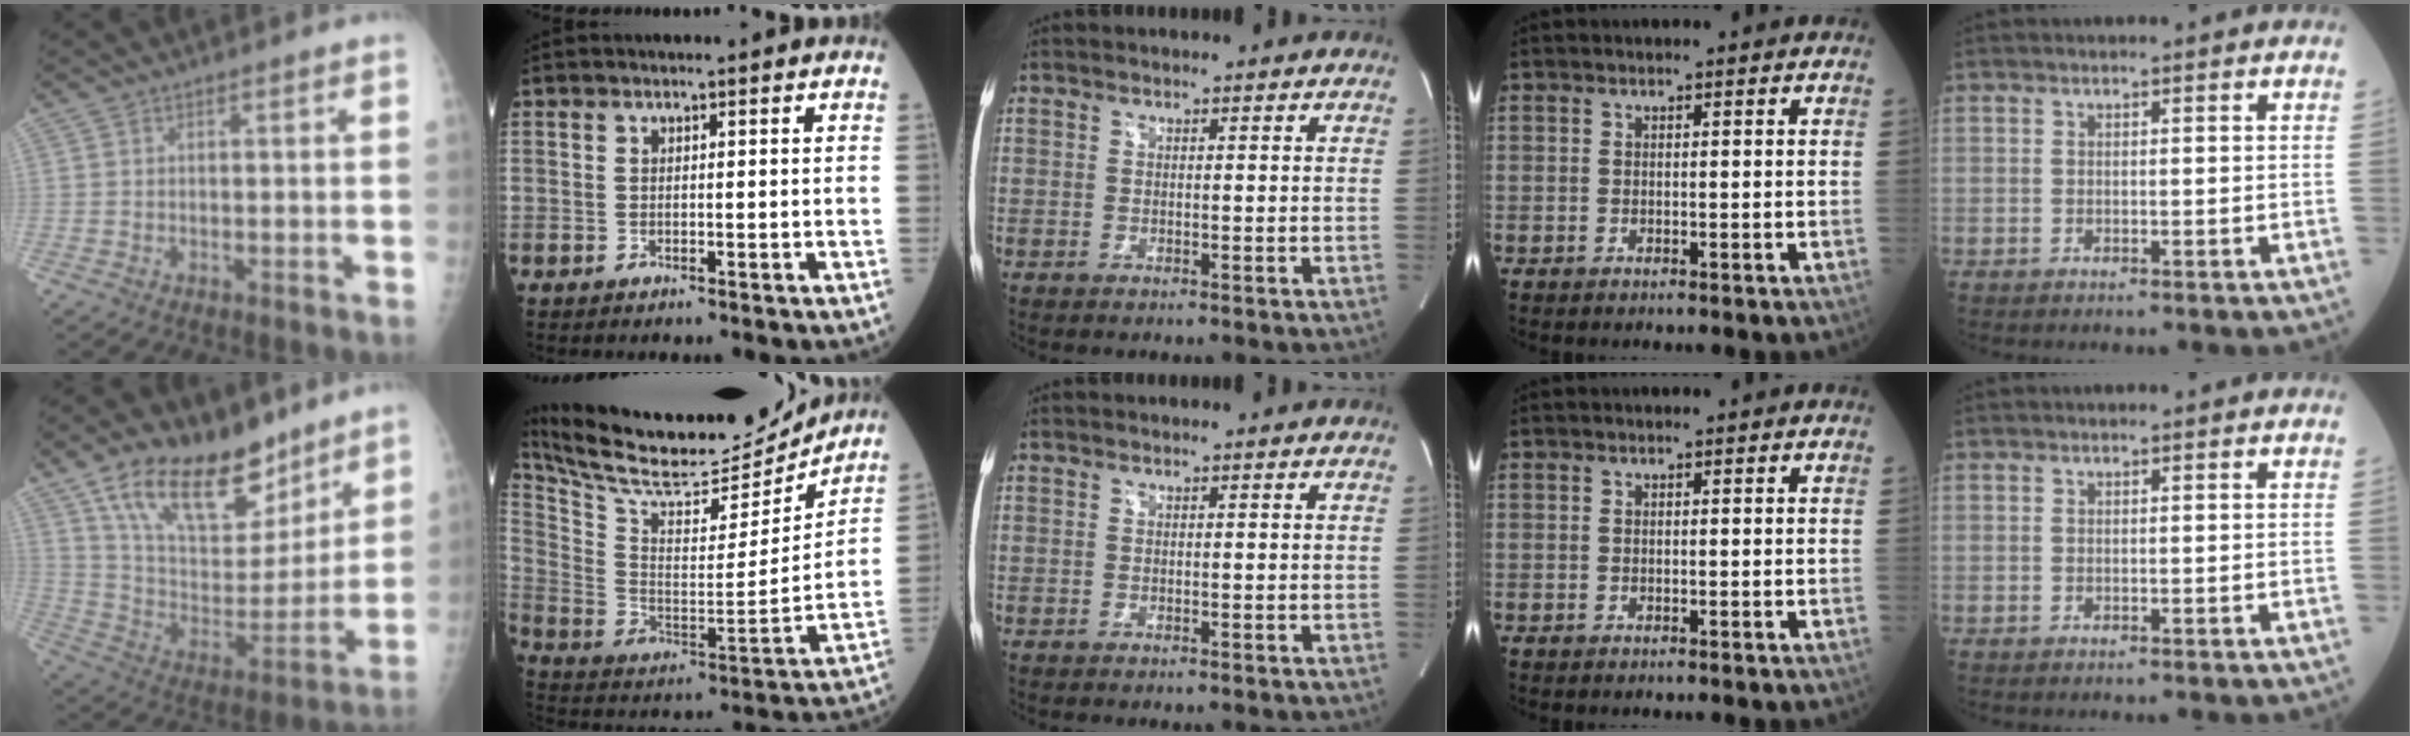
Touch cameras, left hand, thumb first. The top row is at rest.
{"thumb": {"total": 23.6, "force": [15.5, 11.7, 13.5], "torque": [-0.182, -0.060, 0.268]}, "index": {"total": 23.3, "force": [21.5, 4.0, 8.2], "torque": [-0.161, -0.028, 0.337]}}